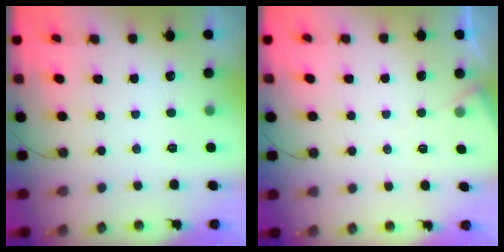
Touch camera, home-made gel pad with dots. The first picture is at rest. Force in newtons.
{"total": 4.0, "press": 3.9, "slide": 0.6}